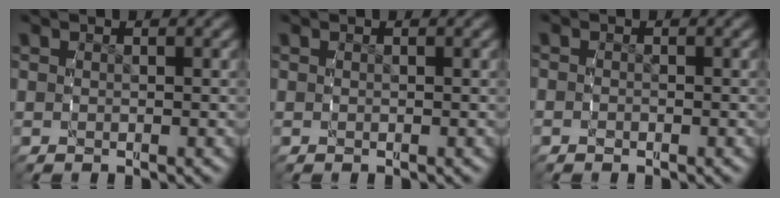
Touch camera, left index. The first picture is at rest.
{"total": 0.0}
{"total": 1.2, "force": [-0.6, 0.9, 0.4], "torque": [-0.014, -0.004, -0.012]}